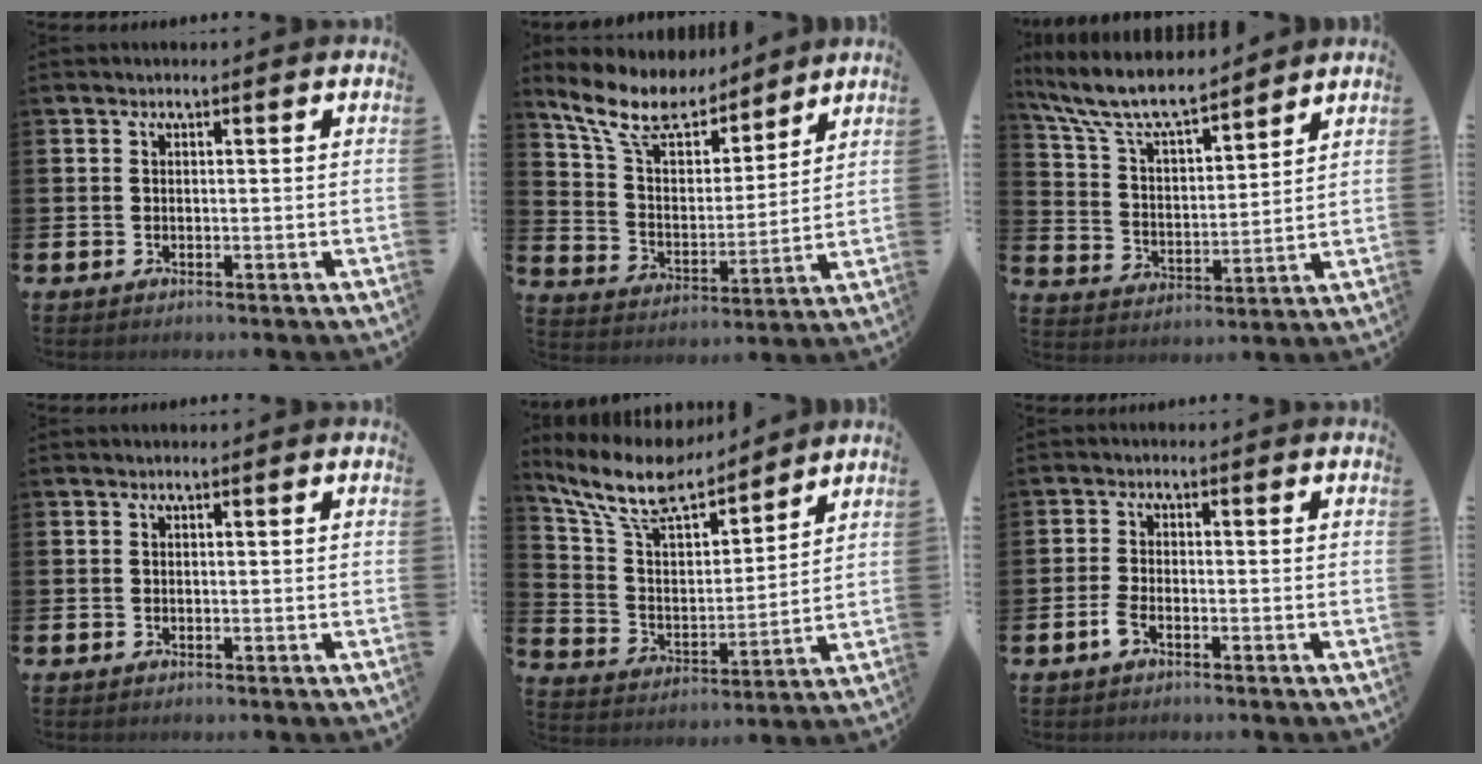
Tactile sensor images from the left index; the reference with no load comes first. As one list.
[{"total": 11.1, "force": [9.5, 4.1, 4.0], "torque": [-0.125, -0.053, 0.171]}, {"total": 9.2, "force": [8.4, 1.8, 3.3], "torque": [-0.104, -0.047, 0.149]}, {"total": 0.0}, {"total": 11.0, "force": [9.8, 2.9, 4.1], "torque": [-0.123, -0.059, 0.174]}, {"total": 2.2, "force": [-1.3, 0.7, 1.6], "torque": [-0.035, 0.006, -0.024]}]